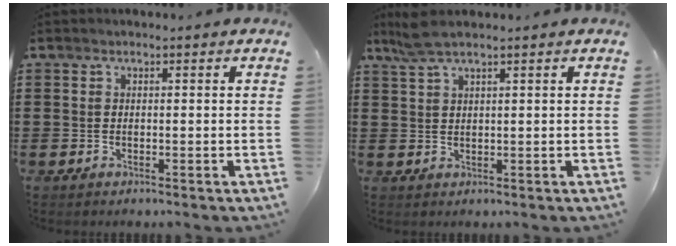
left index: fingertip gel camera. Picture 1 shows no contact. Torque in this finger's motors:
{"motor_torque": [0.37, 0.42, 0.31, 0.05]}